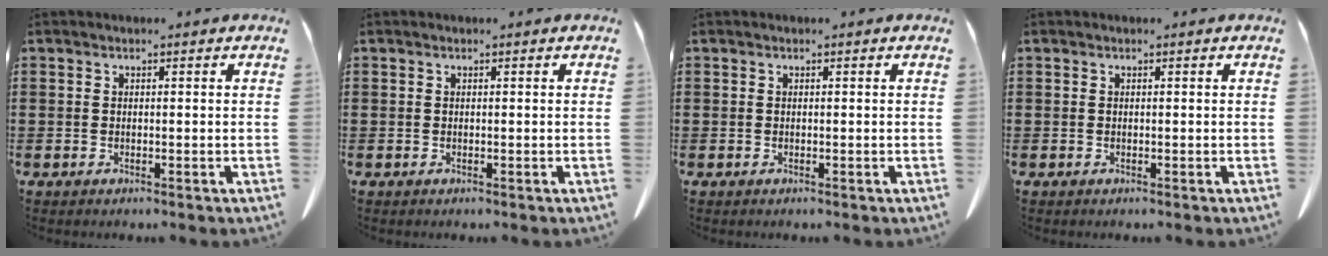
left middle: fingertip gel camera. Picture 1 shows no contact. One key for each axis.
{"total": 0.0}
{"total": 0.0}
{"total": 0.0}